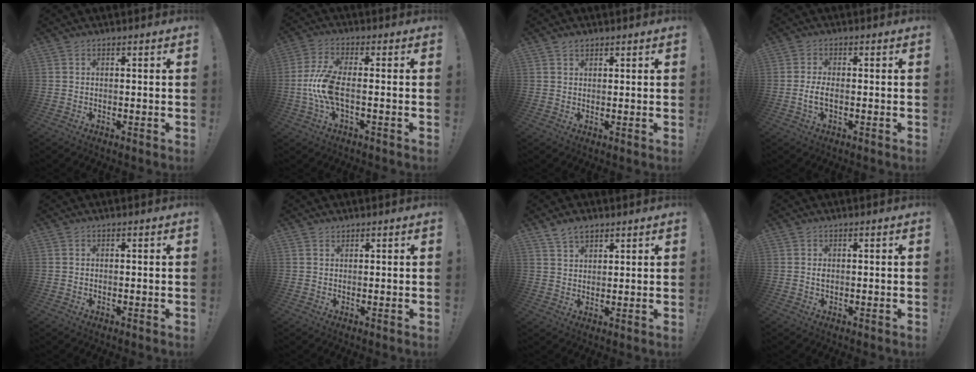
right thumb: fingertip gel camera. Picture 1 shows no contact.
{"total": 10.3, "force": [-1.9, 3.6, 9.5], "torque": [-0.192, -0.006, -0.033]}
{"total": 1.5, "force": [1.2, 0.8, 0.4], "torque": [0.000, -0.005, 0.021]}
{"total": 3.7, "force": [-1.0, 1.4, 3.3], "torque": [-0.069, 0.000, -0.019]}
{"total": 0.0}
{"total": 1.0, "force": [0.9, 0.4, 0.0], "torque": [0.009, -0.005, 0.016]}
{"total": 5.0, "force": [3.8, 2.7, 1.9], "torque": [-0.033, -0.016, 0.071]}
{"total": 1.1, "force": [0.0, 0.6, 1.0], "torque": [-0.011, -0.001, -0.003]}